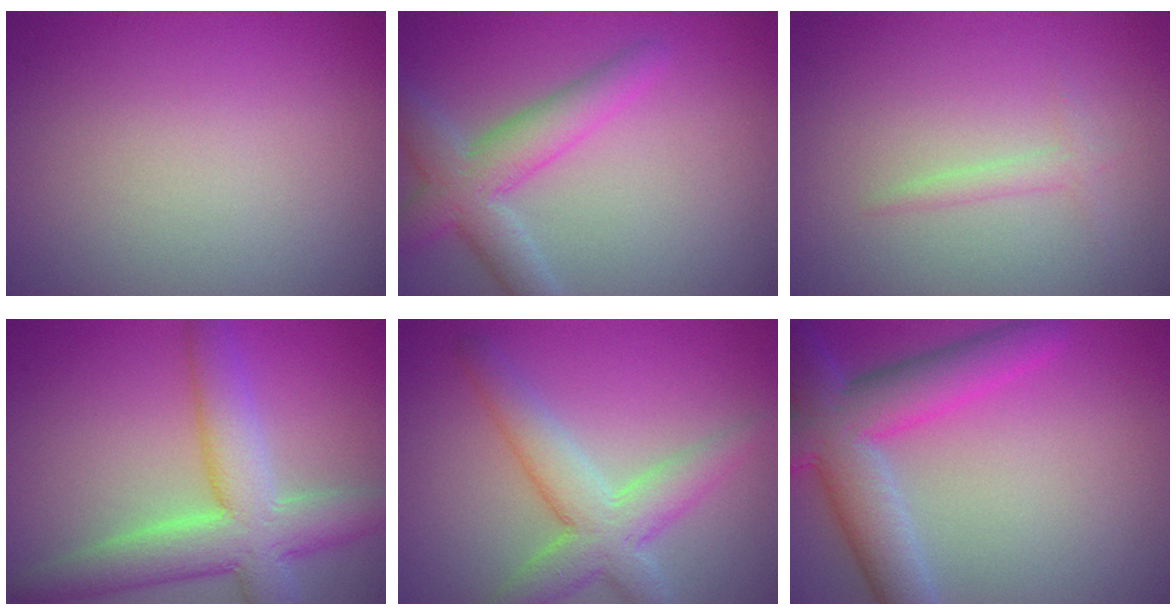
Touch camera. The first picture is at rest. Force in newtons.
{"total": 4.6, "press": 4.6, "slide": 0.2}
{"total": 1.1, "press": 1.1, "slide": 0.0}
{"total": 7.3, "press": 7.3, "slide": 0.6}
{"total": 5.2, "press": 5.2, "slide": 0.5}
{"total": 7.7, "press": 7.7, "slide": 0.3}